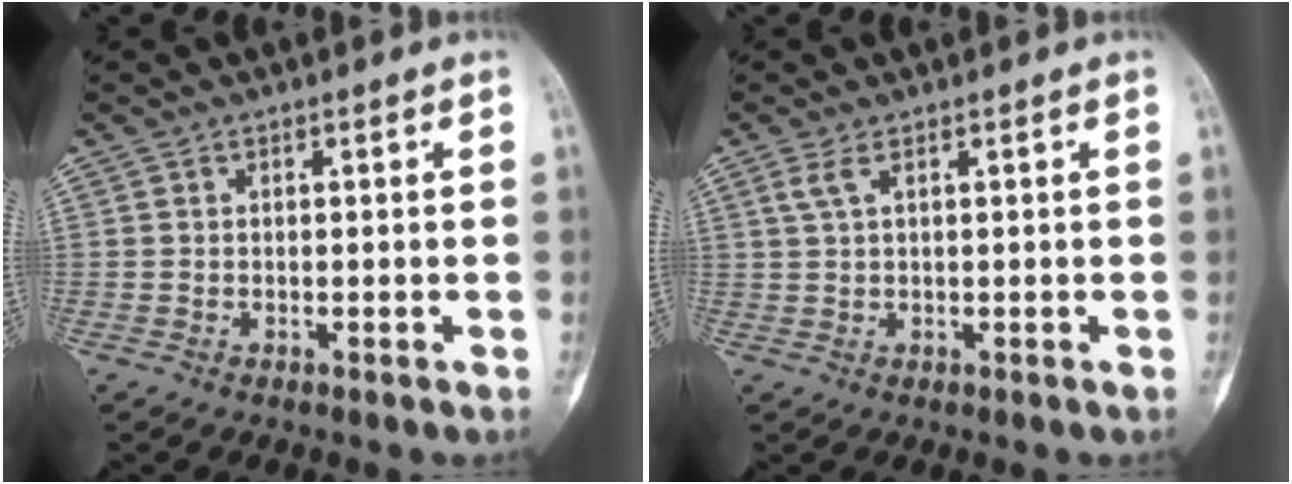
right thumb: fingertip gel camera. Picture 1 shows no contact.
{"total": 2.2, "force": [1.1, 0.6, 1.8], "torque": [-0.053, 0.009, 0.031]}